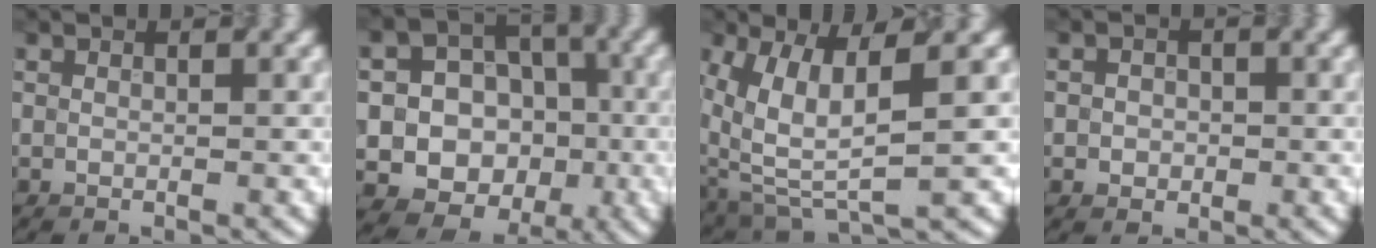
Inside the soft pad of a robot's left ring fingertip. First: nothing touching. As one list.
[{"total": 13.2, "force": [-3.2, 12.0, 4.6], "torque": [-0.069, -0.009, -0.055]}, {"total": 8.2, "force": [1.4, 3.4, 7.4], "torque": [-0.163, -0.012, 0.030]}, {"total": 1.7, "force": [-0.2, 1.5, 0.7], "torque": [0.001, -0.004, -0.008]}]